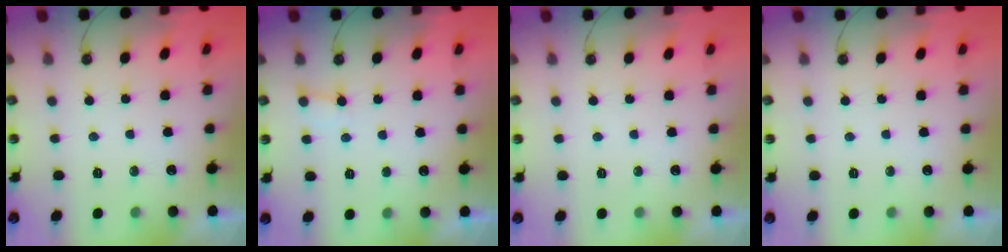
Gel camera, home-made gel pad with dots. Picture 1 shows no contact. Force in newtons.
{"total": 4.9, "press": 4.9, "slide": 0.6}
{"total": 0.0}
{"total": 0.0}